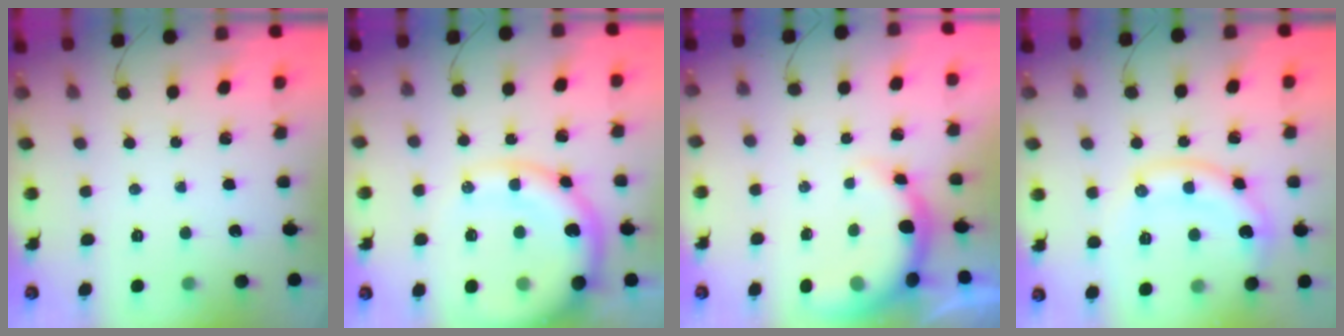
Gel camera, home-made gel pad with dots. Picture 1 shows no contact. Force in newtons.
{"total": 17.7, "press": 17.3, "slide": 3.9}
{"total": 6.5, "press": 6.4, "slide": 1.2}
{"total": 11.2, "press": 11.2, "slide": 0.1}